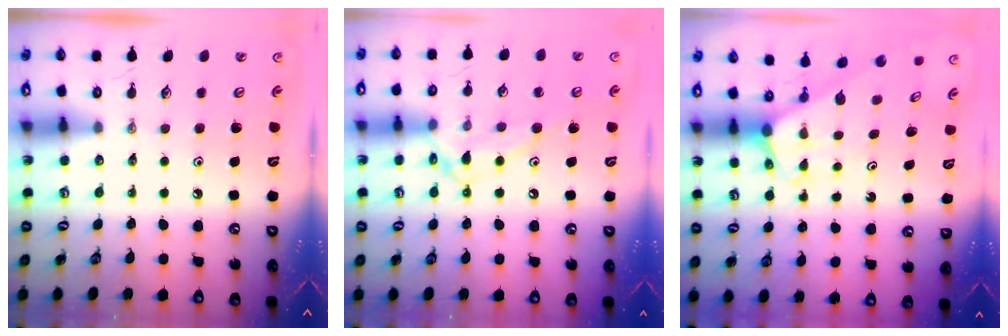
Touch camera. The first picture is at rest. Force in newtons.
{"total": 11.4, "press": 11.3, "slide": 1.2}
{"total": 2.0, "press": 2.0, "slide": 0.2}